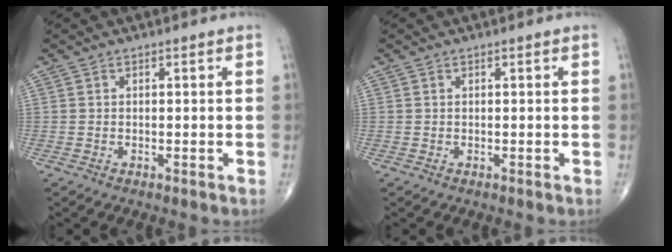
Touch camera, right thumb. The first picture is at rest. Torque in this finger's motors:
{"motor_torque": [-0.07, -0.10, 0.09, 0.18, 0.00]}